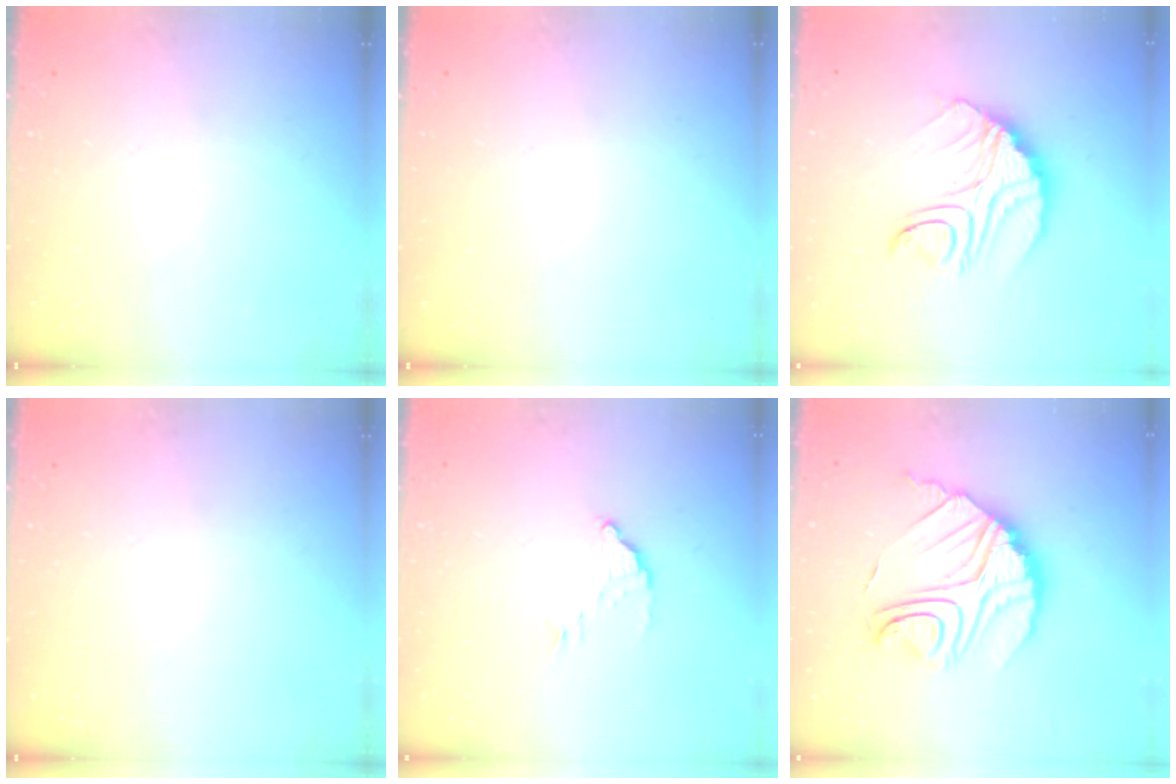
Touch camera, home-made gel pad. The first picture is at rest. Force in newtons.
{"total": 0.0}
{"total": 12.1, "press": 12.0, "slide": 1.0}
{"total": 0.0}
{"total": 2.9, "press": 2.9, "slide": 0.1}
{"total": 14.7, "press": 14.7, "slide": 1.1}